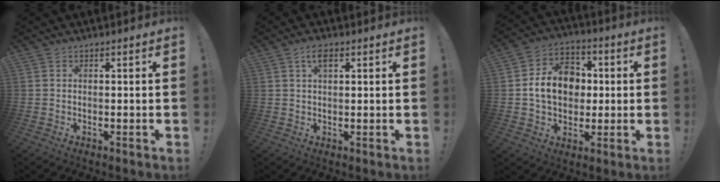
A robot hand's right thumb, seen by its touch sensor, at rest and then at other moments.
{"total": 3.9, "force": [1.9, 1.8, 3.0], "torque": [-0.050, 0.001, 0.030]}
{"total": 14.5, "force": [1.1, 11.5, 8.8], "torque": [-0.137, 0.009, 0.026]}